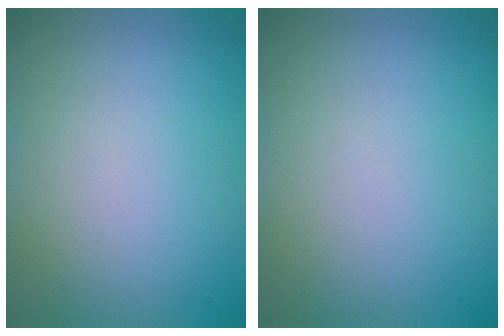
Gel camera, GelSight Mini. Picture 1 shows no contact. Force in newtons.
{"total": 0.0}